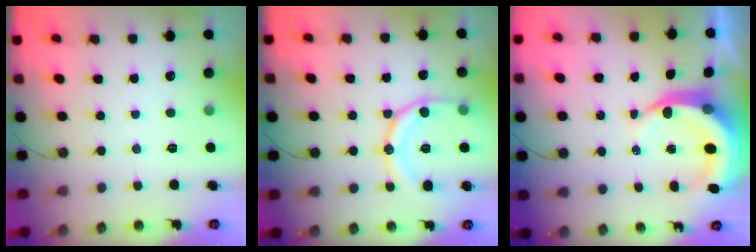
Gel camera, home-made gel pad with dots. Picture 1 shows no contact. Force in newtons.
{"total": 15.0, "press": 14.9, "slide": 1.4}
{"total": 8.7, "press": 8.6, "slide": 1.3}